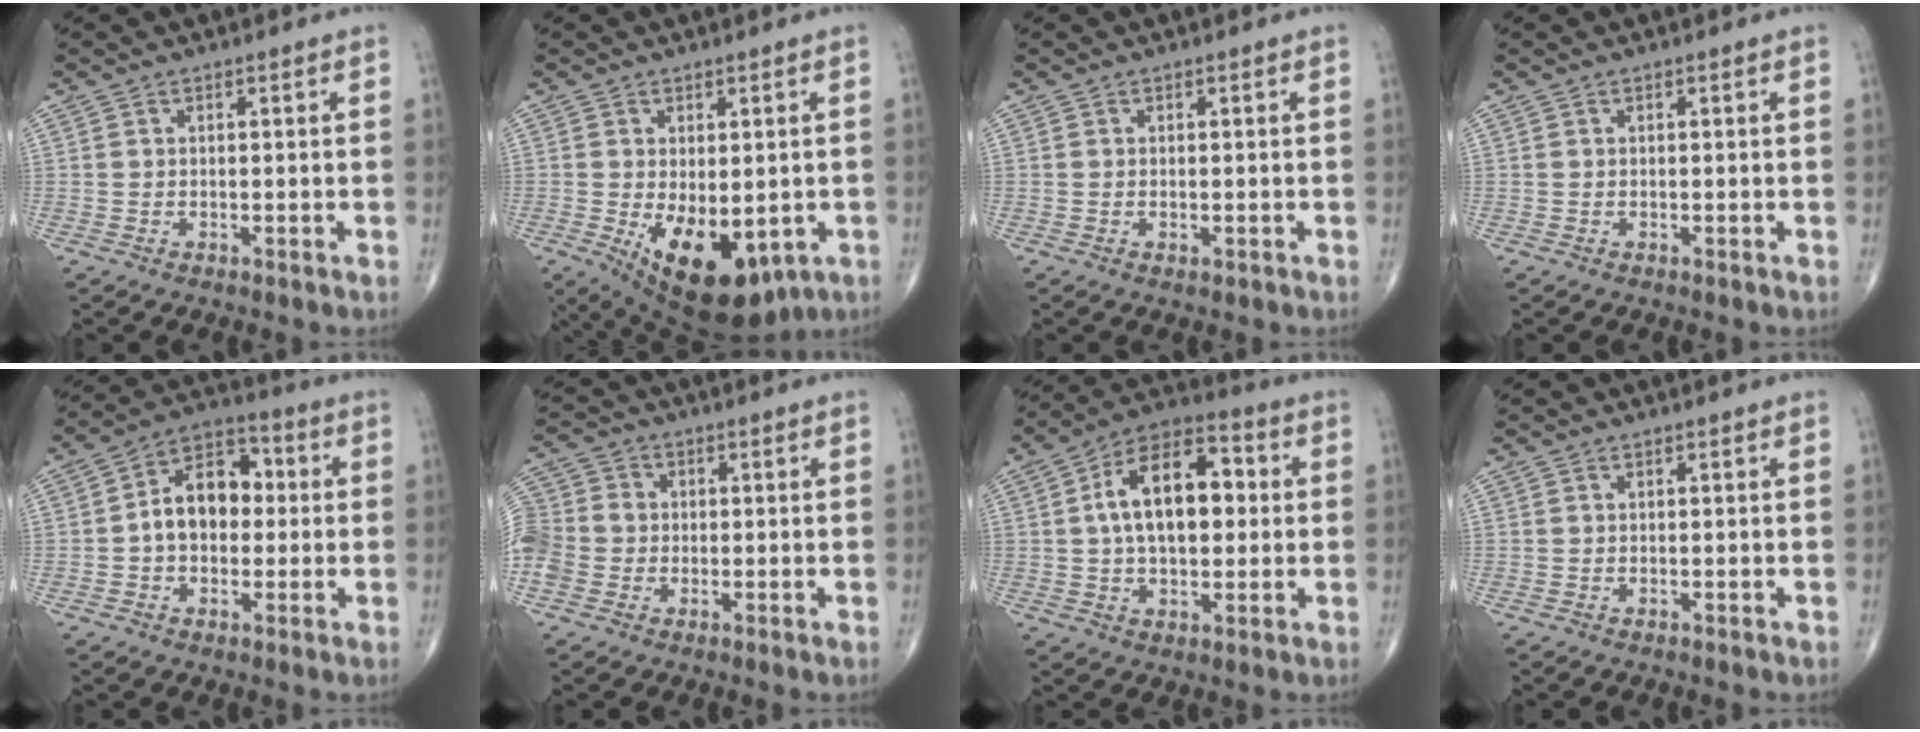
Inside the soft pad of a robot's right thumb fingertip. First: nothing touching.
{"total": 14.8, "force": [-4.4, 7.8, 11.8], "torque": [-0.172, -0.019, -0.041]}
{"total": 0.7, "force": [-0.2, 0.4, 0.6], "torque": [-0.013, -0.002, -0.002]}
{"total": 0.0}
{"total": 11.8, "force": [0.1, 8.2, 8.5], "torque": [-0.112, 0.033, -0.010]}
{"total": 12.0, "force": [-1.1, 10.7, 5.4], "torque": [-0.139, 0.031, -0.021]}
{"total": 16.4, "force": [2.0, 9.3, 13.3], "torque": [-0.201, 0.026, 0.026]}
{"total": 0.0}